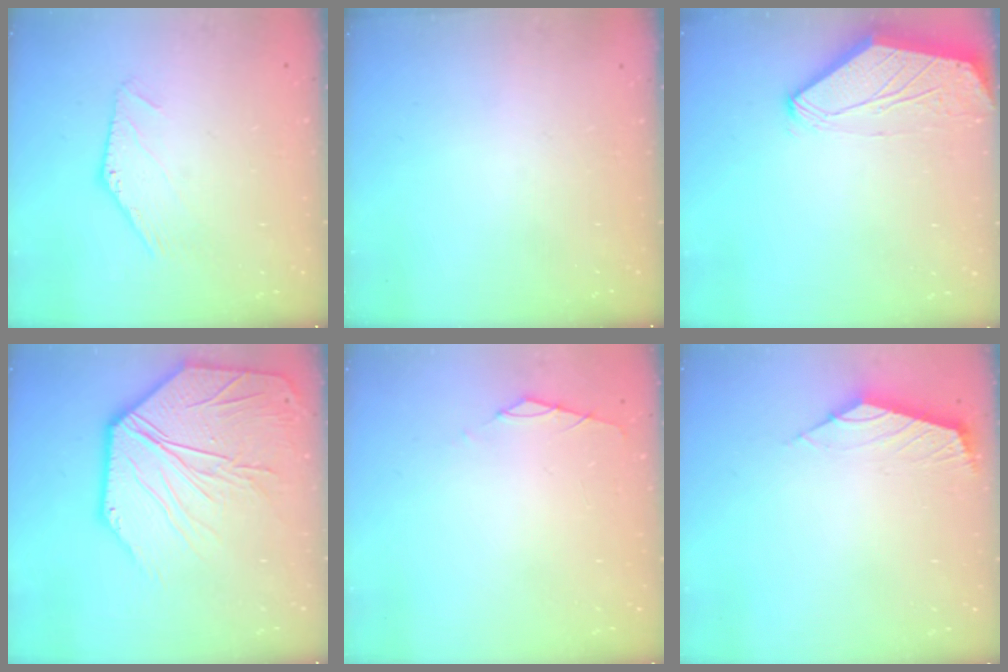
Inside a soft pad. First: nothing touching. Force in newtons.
{"total": 0.0}
{"total": 0.0}
{"total": 14.4, "press": 14.3, "slide": 1.6}
{"total": 0.7, "press": 0.6, "slide": 0.4}
{"total": 2.5, "press": 2.4, "slide": 0.7}